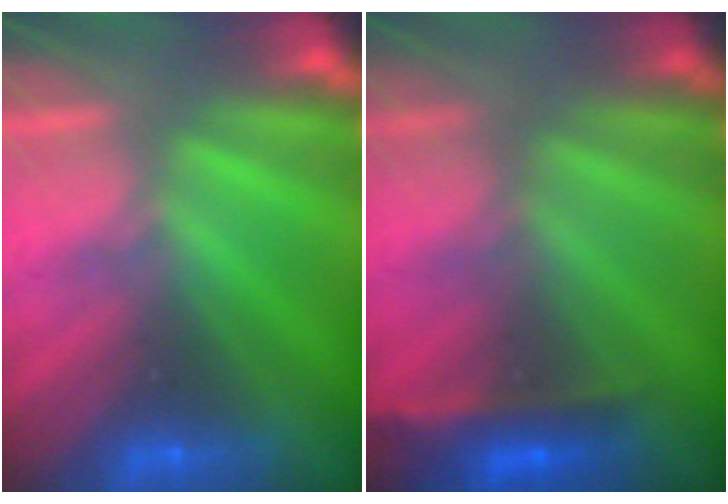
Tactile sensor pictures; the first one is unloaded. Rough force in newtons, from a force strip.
{"total": 2.4}